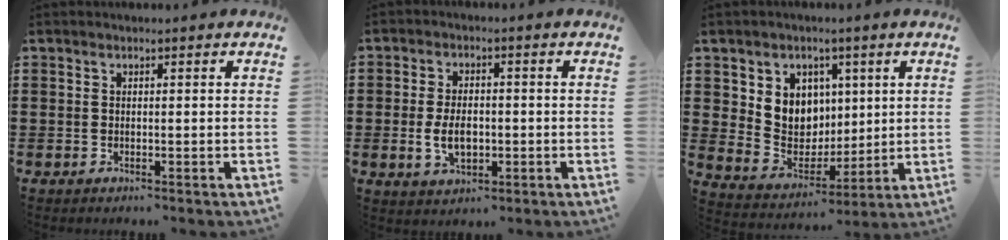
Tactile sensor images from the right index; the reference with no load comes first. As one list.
[{"total": 5.1, "force": [-0.8, 3.2, 3.9], "torque": [-0.079, -0.002, -0.019]}, {"total": 7.1, "force": [2.4, 6.7, 0.8], "torque": [-0.042, -0.018, 0.047]}]